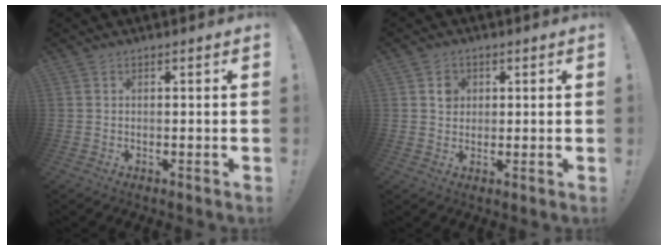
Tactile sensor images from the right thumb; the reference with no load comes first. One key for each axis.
{"total": 3.2, "fx": 1.2, "fy": 2.9, "fz": 0.9, "tx": 0.007, "ty": -0.008, "tz": 0.016}